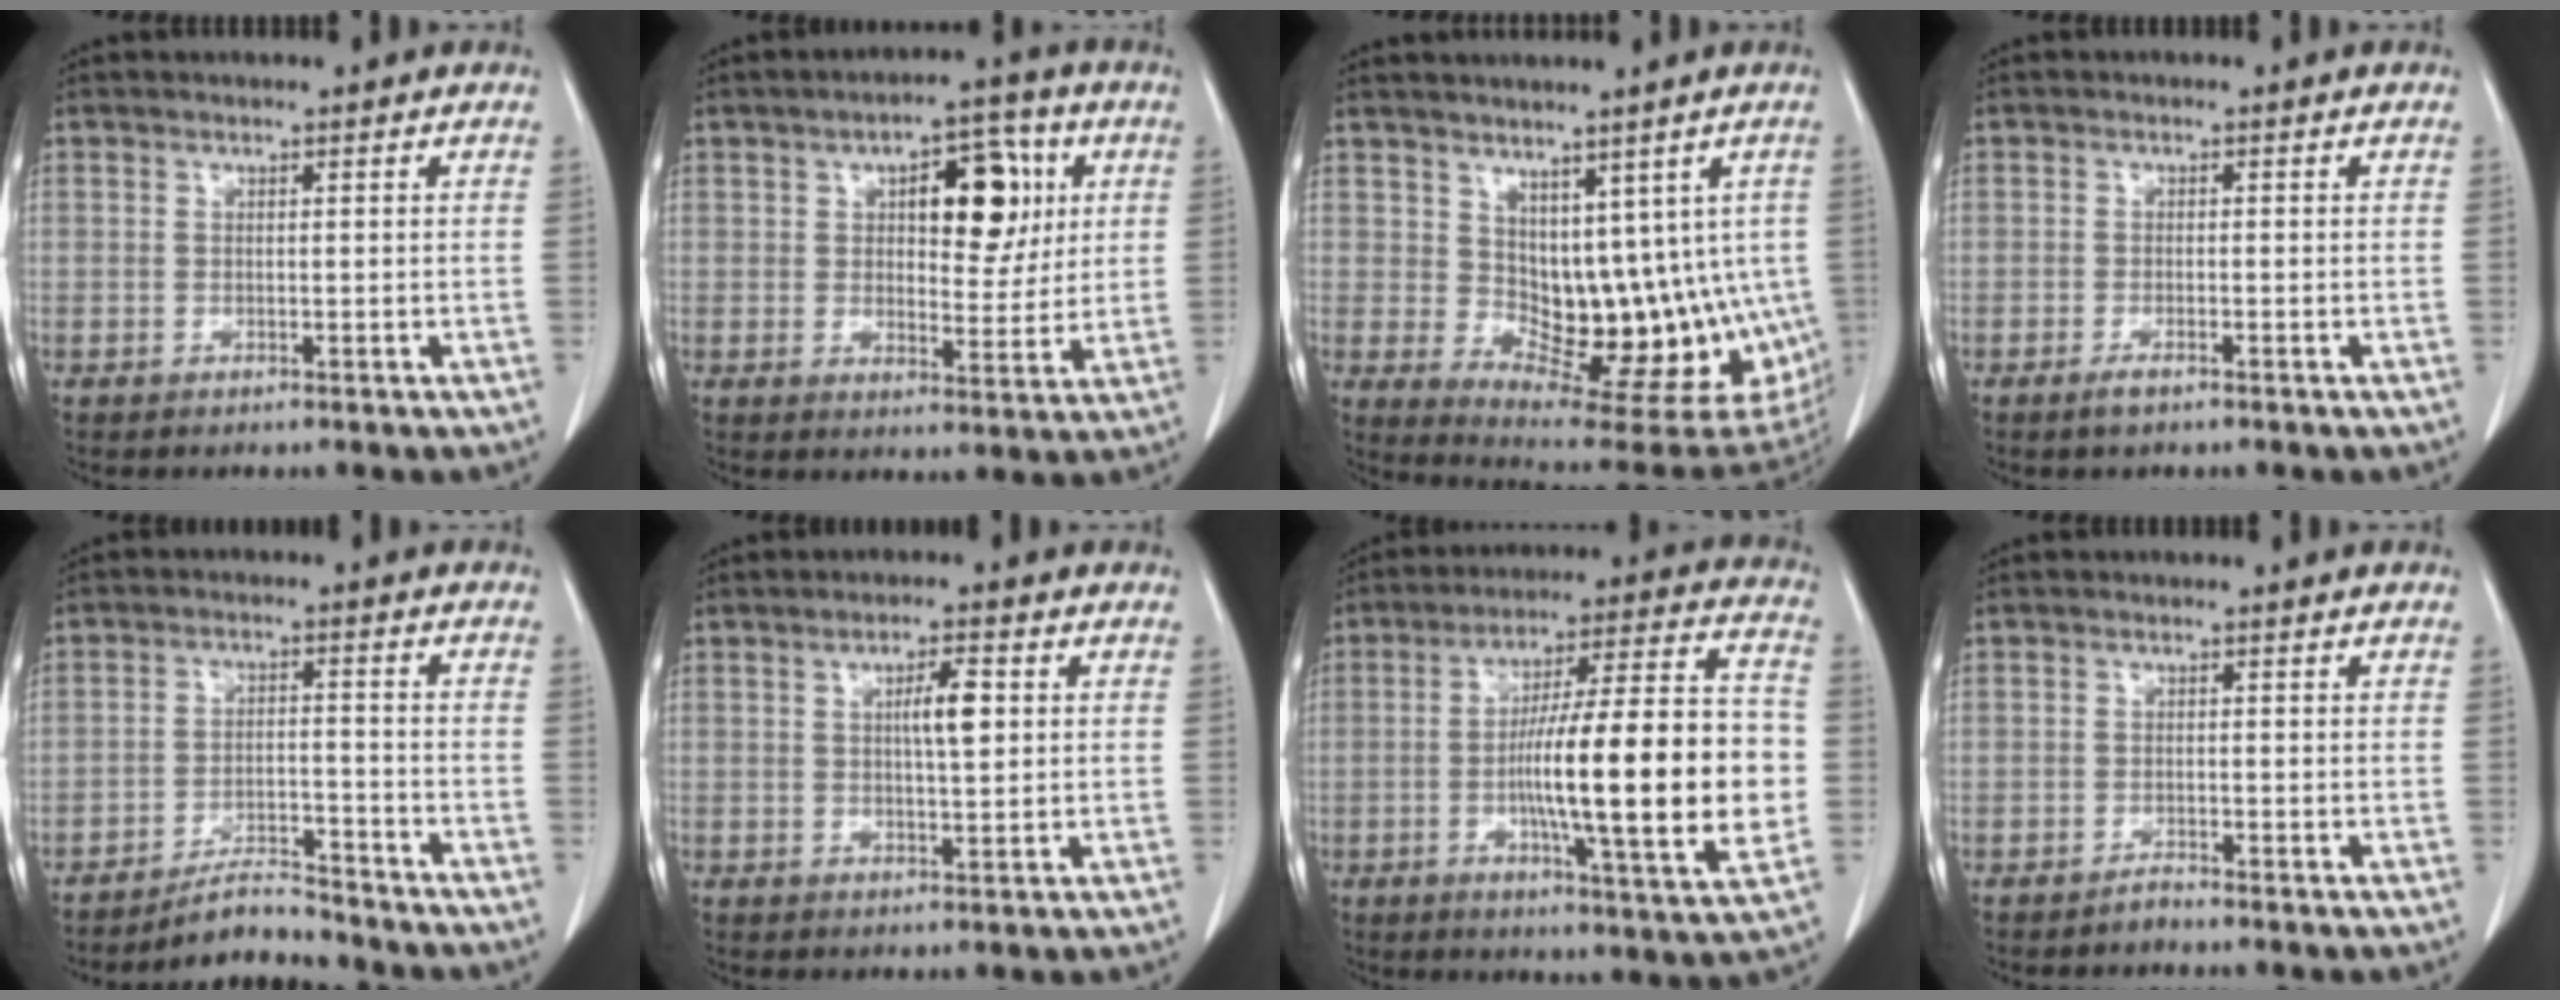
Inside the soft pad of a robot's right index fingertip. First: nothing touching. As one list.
[{"total": 10.3, "force": [3.1, 4.6, 8.7], "torque": [-0.118, 0.022, 0.047]}, {"total": 13.9, "force": [1.6, 8.3, 11.0], "torque": [-0.129, -0.005, 0.048]}, {"total": 1.8, "force": [-1.3, 0.3, 1.1], "torque": [-0.026, -0.002, -0.023]}, {"total": 6.1, "force": [-6.0, 0.8, 0.9], "torque": [-0.016, 0.001, -0.098]}, {"total": 4.6, "force": [0.8, 0.9, 4.4], "torque": [-0.075, 0.003, 0.014]}, {"total": 22.3, "force": [-2.8, 1.9, 22.0], "torque": [-0.314, 0.014, -0.042]}, {"total": 1.1, "force": [-1.1, 0.2, 0.1], "torque": [0.003, 0.000, -0.019]}]